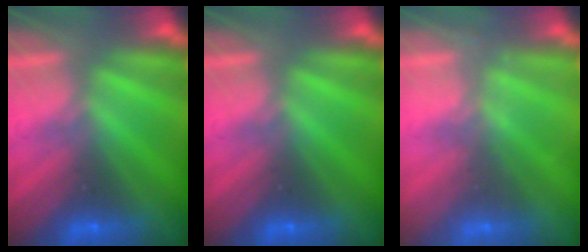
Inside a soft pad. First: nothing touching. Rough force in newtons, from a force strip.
{"total": 0.0}
{"total": 2.2}